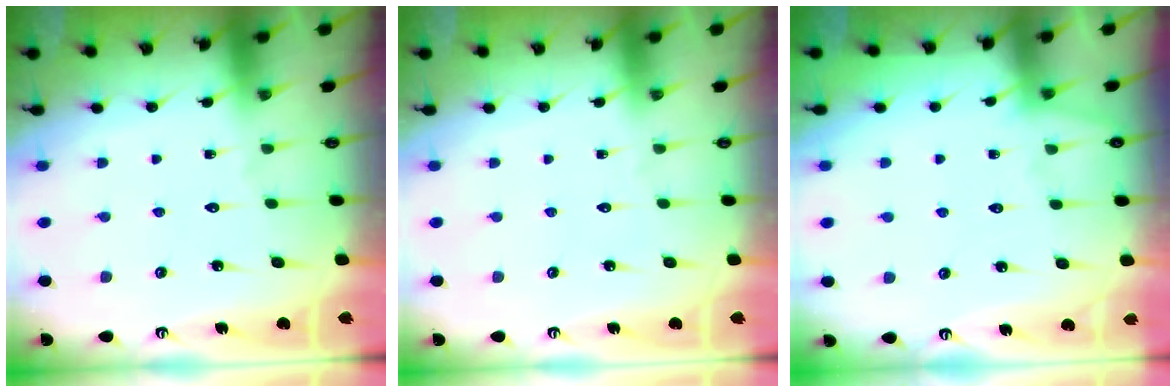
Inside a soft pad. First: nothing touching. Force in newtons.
{"total": 0.0}
{"total": 2.6, "press": 2.6, "slide": 0.4}